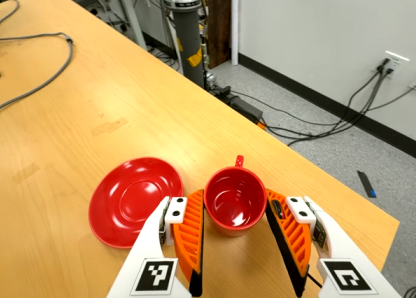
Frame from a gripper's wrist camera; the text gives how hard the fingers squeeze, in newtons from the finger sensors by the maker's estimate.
{"total": 4.4, "left": 2.0, "right": 6.7}